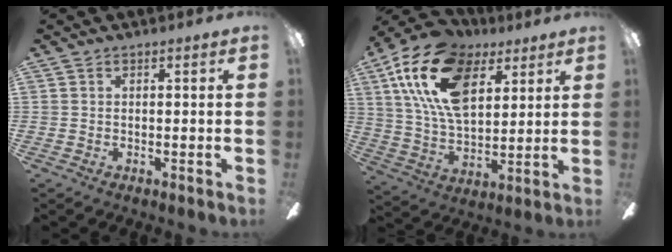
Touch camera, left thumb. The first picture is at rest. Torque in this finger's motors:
{"motor_torque": [0.47, 0.61, 1.71, -1.06, 0.61]}